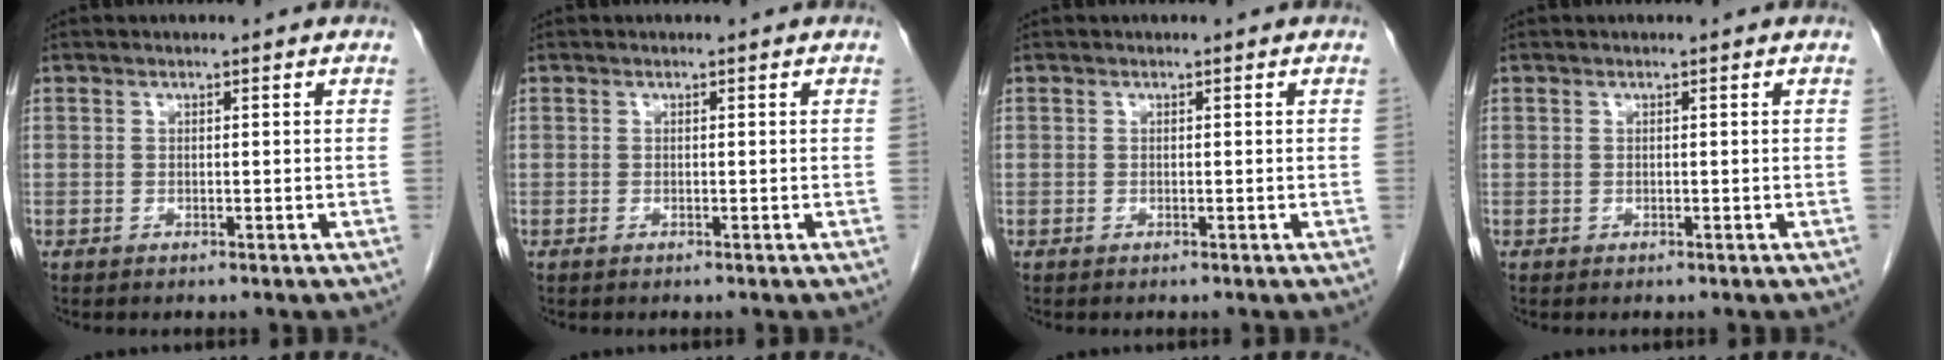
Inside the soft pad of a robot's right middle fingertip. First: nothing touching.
{"total": 0.0}
{"total": 0.0}
{"total": 0.0}